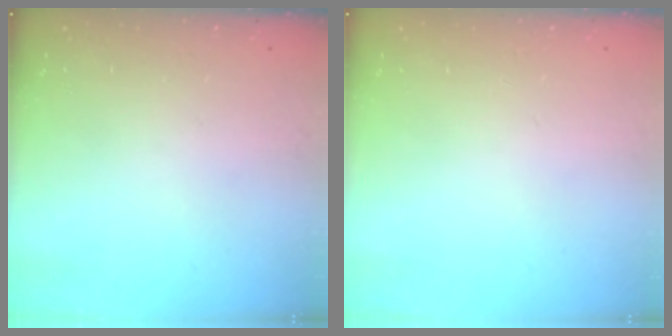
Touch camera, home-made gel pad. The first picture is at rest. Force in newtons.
{"total": 0.0}